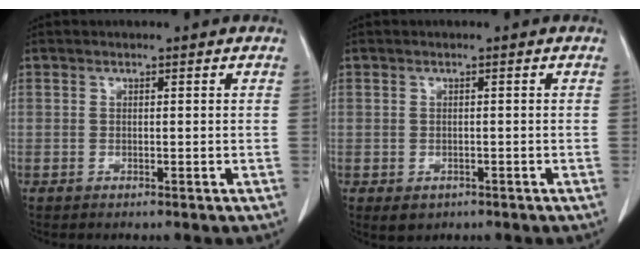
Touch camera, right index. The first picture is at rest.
{"total": 2.0, "force": [-0.8, 1.7, 0.7], "torque": [-0.008, 0.000, -0.001]}